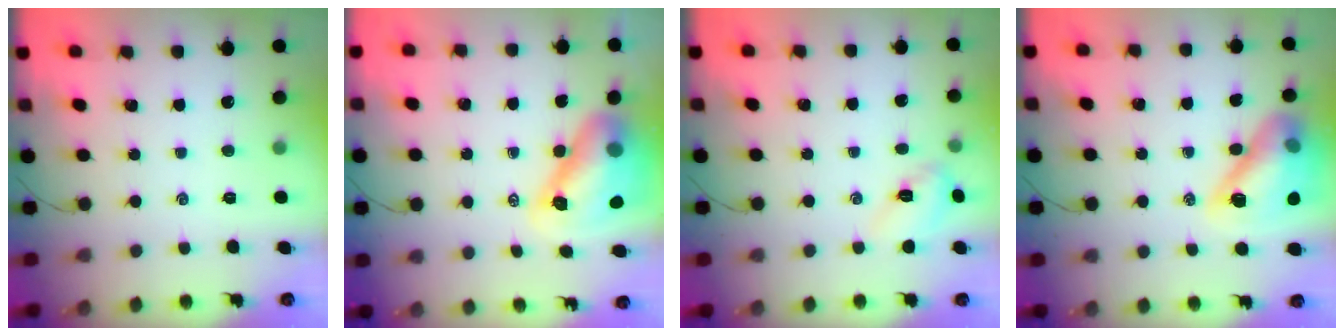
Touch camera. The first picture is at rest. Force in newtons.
{"total": 13.9, "press": 13.2, "slide": 4.5}
{"total": 4.5, "press": 4.4, "slide": 0.9}
{"total": 16.6, "press": 16.5, "slide": 2.6}